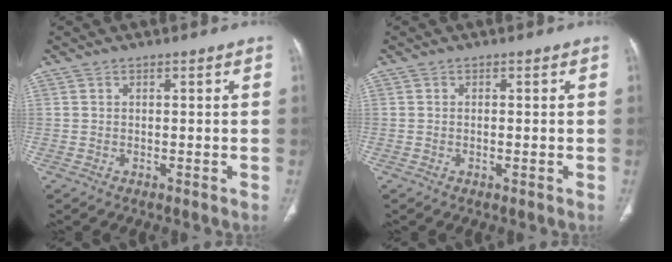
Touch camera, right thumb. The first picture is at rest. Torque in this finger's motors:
{"motor_torque": [-0.25, 0.07, -0.23, 0.06, -0.02]}